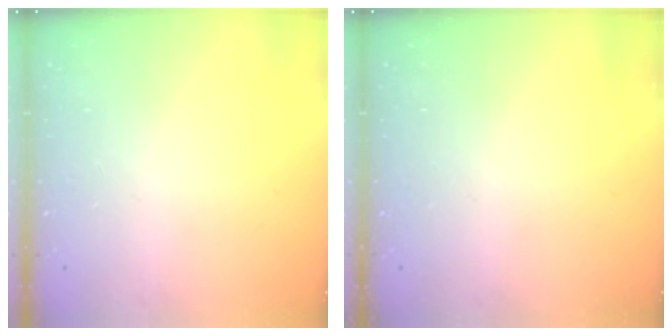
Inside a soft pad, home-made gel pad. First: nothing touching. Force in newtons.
{"total": 0.0}